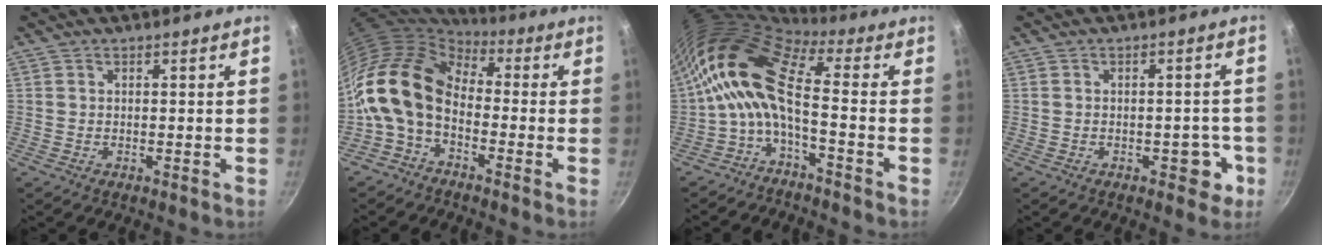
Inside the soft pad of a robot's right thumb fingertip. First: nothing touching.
{"total": 15.0, "force": [-1.5, 10.1, 11.0], "torque": [-0.200, 0.030, -0.050]}
{"total": 13.6, "force": [-0.6, 5.6, 12.4], "torque": [-0.263, 0.027, -0.028]}
{"total": 4.7, "force": [-1.8, 2.8, 3.3], "torque": [-0.008, 0.018, -0.020]}